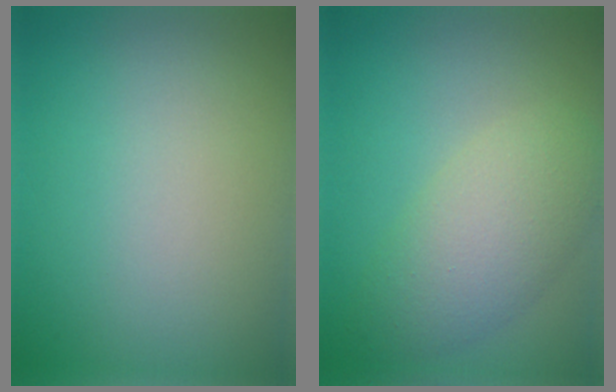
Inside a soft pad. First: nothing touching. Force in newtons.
{"total": 5.4, "press": 5.4, "slide": 0.2}